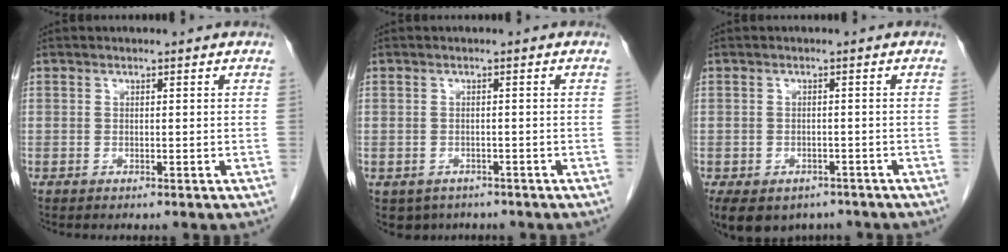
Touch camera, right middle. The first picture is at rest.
{"total": 4.0, "force": [-2.8, 2.8, 0.6], "torque": [-0.004, 0.004, -0.038]}
{"total": 13.0, "force": [-8.2, 8.6, 5.1], "torque": [-0.133, -0.006, -0.098]}